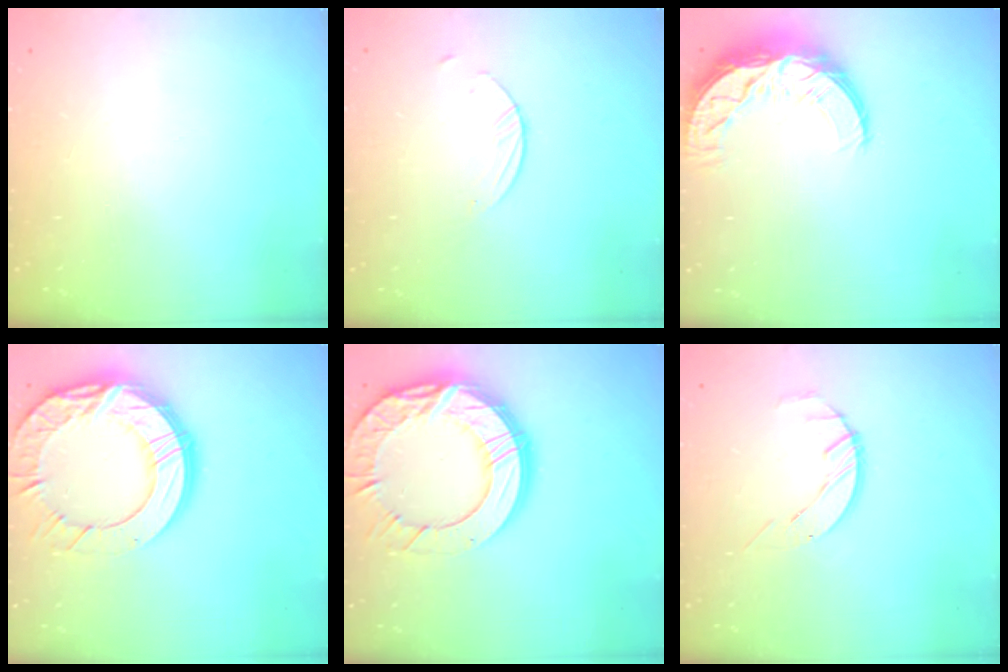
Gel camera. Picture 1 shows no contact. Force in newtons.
{"total": 1.5, "press": 1.5, "slide": 0.1}
{"total": 12.3, "press": 12.3, "slide": 0.9}
{"total": 22.7, "press": 22.6, "slide": 1.9}
{"total": 22.7, "press": 22.6, "slide": 1.9}
{"total": 2.7, "press": 2.7, "slide": 0.3}